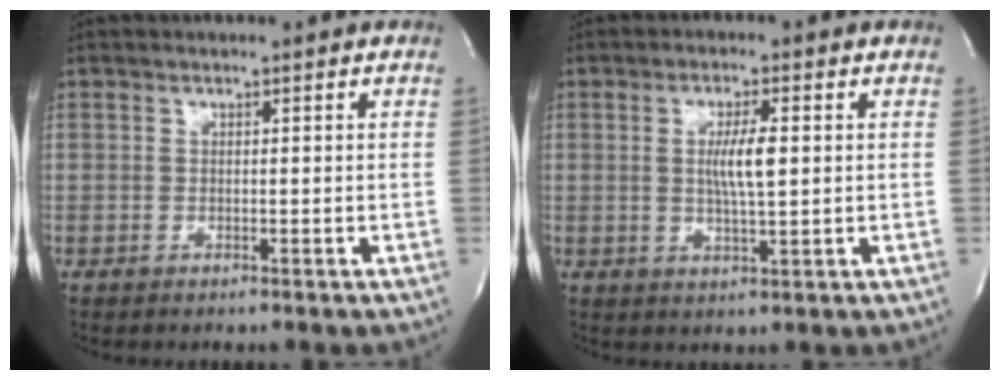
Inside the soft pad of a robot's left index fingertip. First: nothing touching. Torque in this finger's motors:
{"motor_torque": [0.42, 0.03, 0.14, 0.05]}